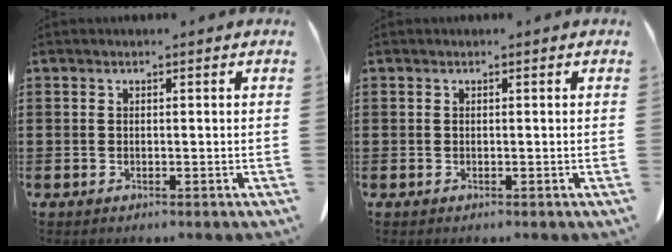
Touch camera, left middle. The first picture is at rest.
{"total": 0.0}